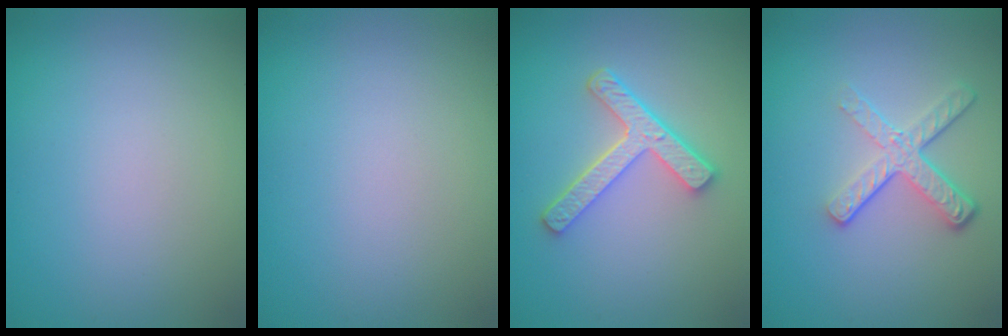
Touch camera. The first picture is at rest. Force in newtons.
{"total": 0.0}
{"total": 4.3, "press": 3.3, "slide": 2.8}
{"total": 3.9, "press": 2.6, "slide": 2.9}